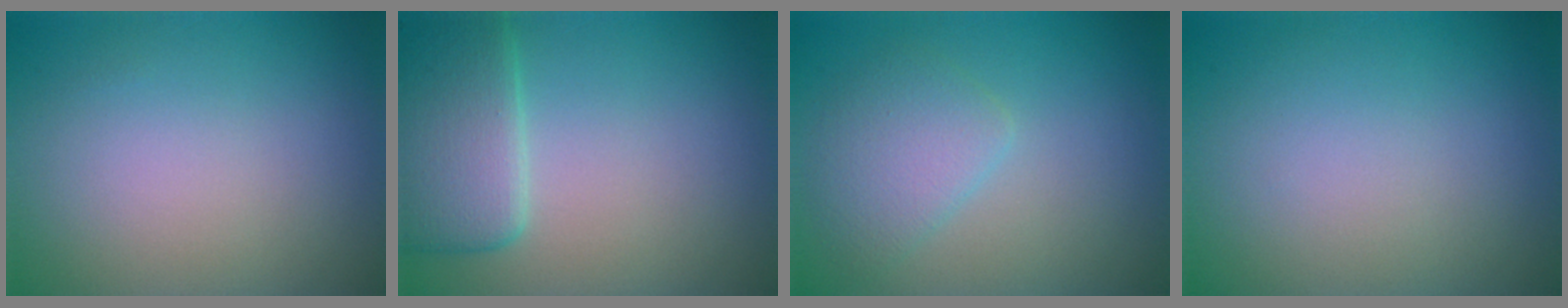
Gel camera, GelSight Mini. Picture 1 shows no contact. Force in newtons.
{"total": 4.9, "press": 4.9, "slide": 0.3}
{"total": 2.9, "press": 2.9, "slide": 0.0}
{"total": 0.0}